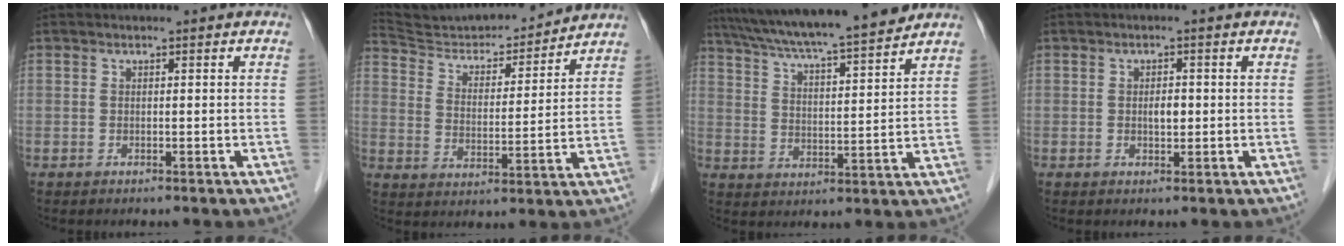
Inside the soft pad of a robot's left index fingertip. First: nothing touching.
{"total": 16.2, "force": [15.7, 2.4, 3.5], "torque": [-0.059, -0.003, 0.248]}
{"total": 17.0, "force": [15.1, 0.0, 8.0], "torque": [-0.139, 0.011, 0.231]}
{"total": 1.8, "force": [-0.4, 0.8, 1.6], "torque": [-0.027, -0.004, -0.005]}